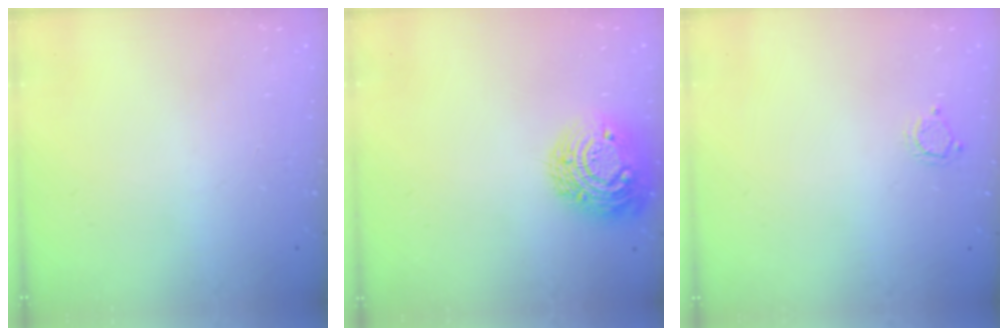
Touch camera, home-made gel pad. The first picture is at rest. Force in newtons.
{"total": 15.8, "press": 15.8, "slide": 1.1}
{"total": 2.8, "press": 2.8, "slide": 0.3}